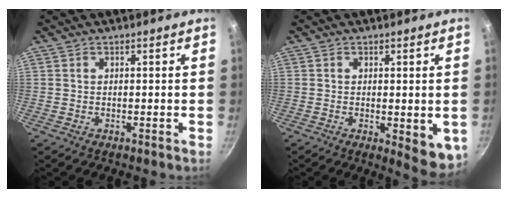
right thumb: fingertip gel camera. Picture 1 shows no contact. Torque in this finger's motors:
{"motor_torque": [-0.51, 0.77, -0.02, -0.07, 0.06]}